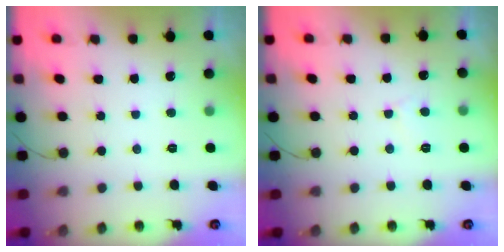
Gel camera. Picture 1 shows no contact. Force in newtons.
{"total": 3.1, "press": 3.1, "slide": 0.3}